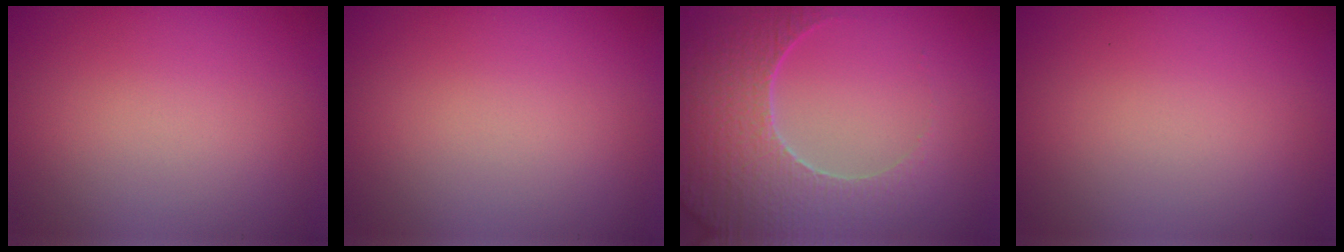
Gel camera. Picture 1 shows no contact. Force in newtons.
{"total": 0.0}
{"total": 6.1, "press": 5.2, "slide": 3.2}
{"total": 0.0}